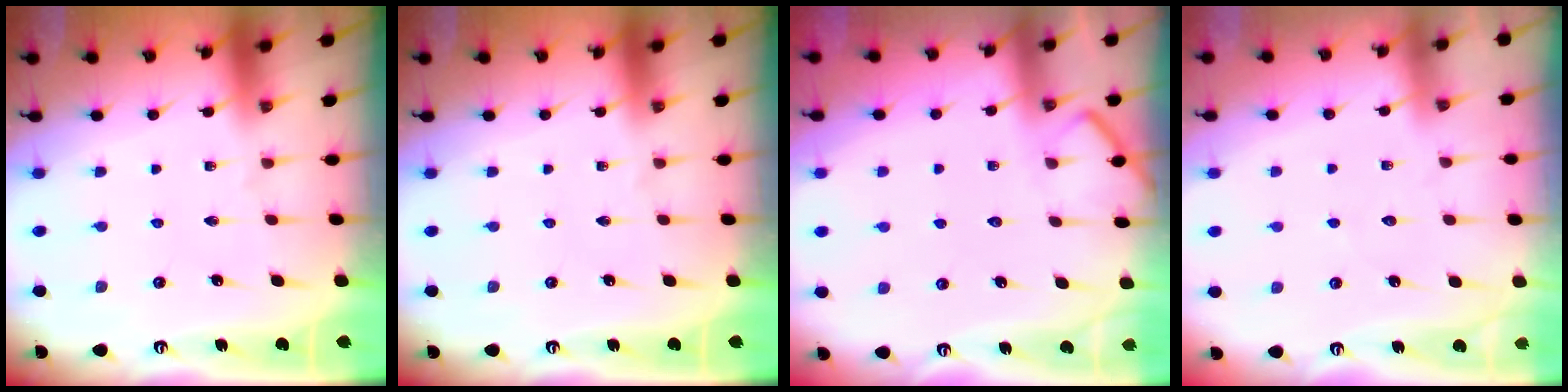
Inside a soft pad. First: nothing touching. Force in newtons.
{"total": 0.0}
{"total": 5.9, "press": 5.9, "slide": 0.4}
{"total": 2.9, "press": 2.9, "slide": 0.3}